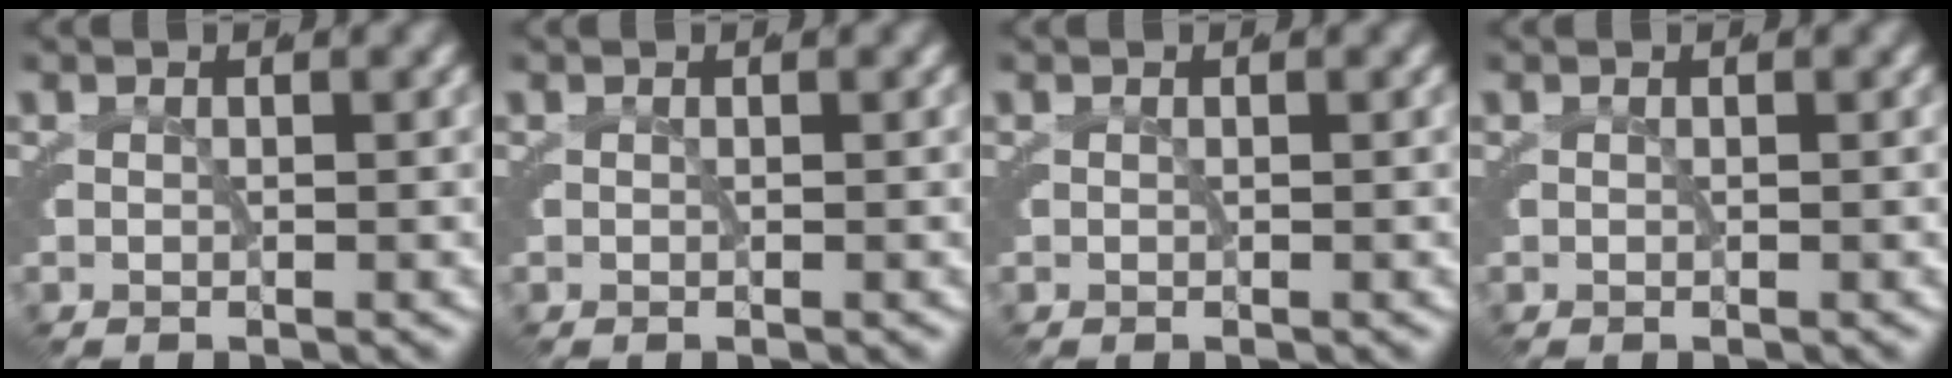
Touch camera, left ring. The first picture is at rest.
{"total": 0.0}
{"total": 0.0}
{"total": 0.0}